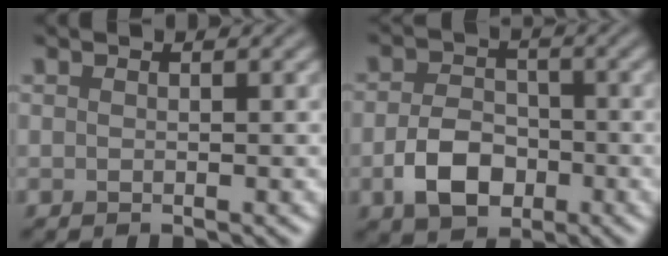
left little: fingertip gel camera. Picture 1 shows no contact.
{"total": 4.9, "force": [-1.8, 3.4, 3.0], "torque": [-0.055, -0.002, -0.038]}